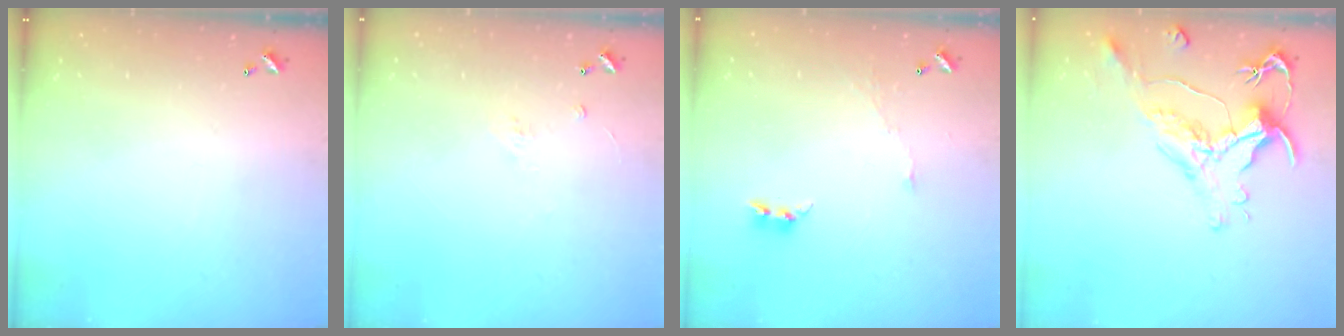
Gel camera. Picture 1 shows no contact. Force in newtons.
{"total": 4.4, "press": 4.4, "slide": 0.6}
{"total": 4.1, "press": 4.0, "slide": 0.5}
{"total": 1.8, "press": 1.3, "slide": 1.2}